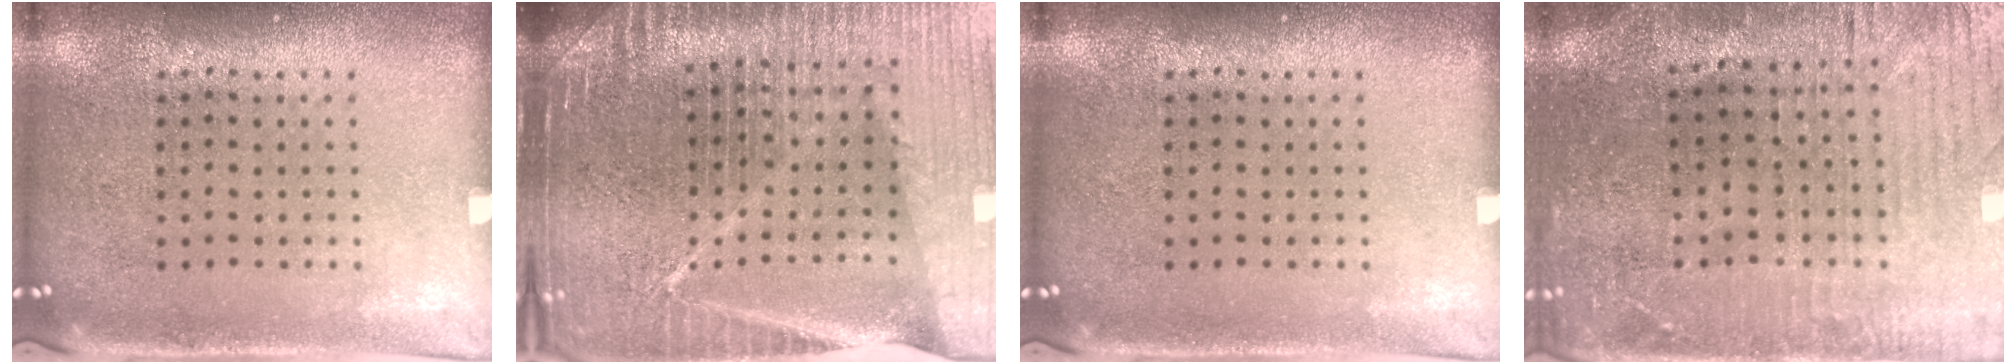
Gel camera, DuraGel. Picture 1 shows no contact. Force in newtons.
{"total": 6.4, "press": 5.6, "slide": 3.2}
{"total": 0.0}
{"total": 1.6, "press": 1.5, "slide": 0.5}